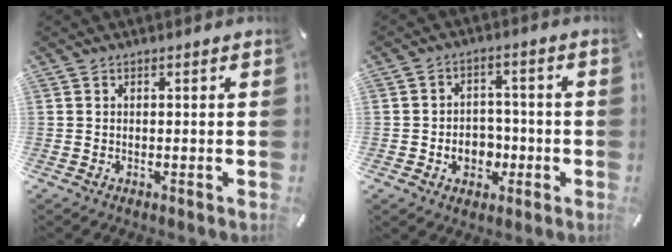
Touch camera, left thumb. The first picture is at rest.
{"total": 6.8, "force": [-2.0, 5.8, 3.0], "torque": [-0.052, 0.014, -0.032]}